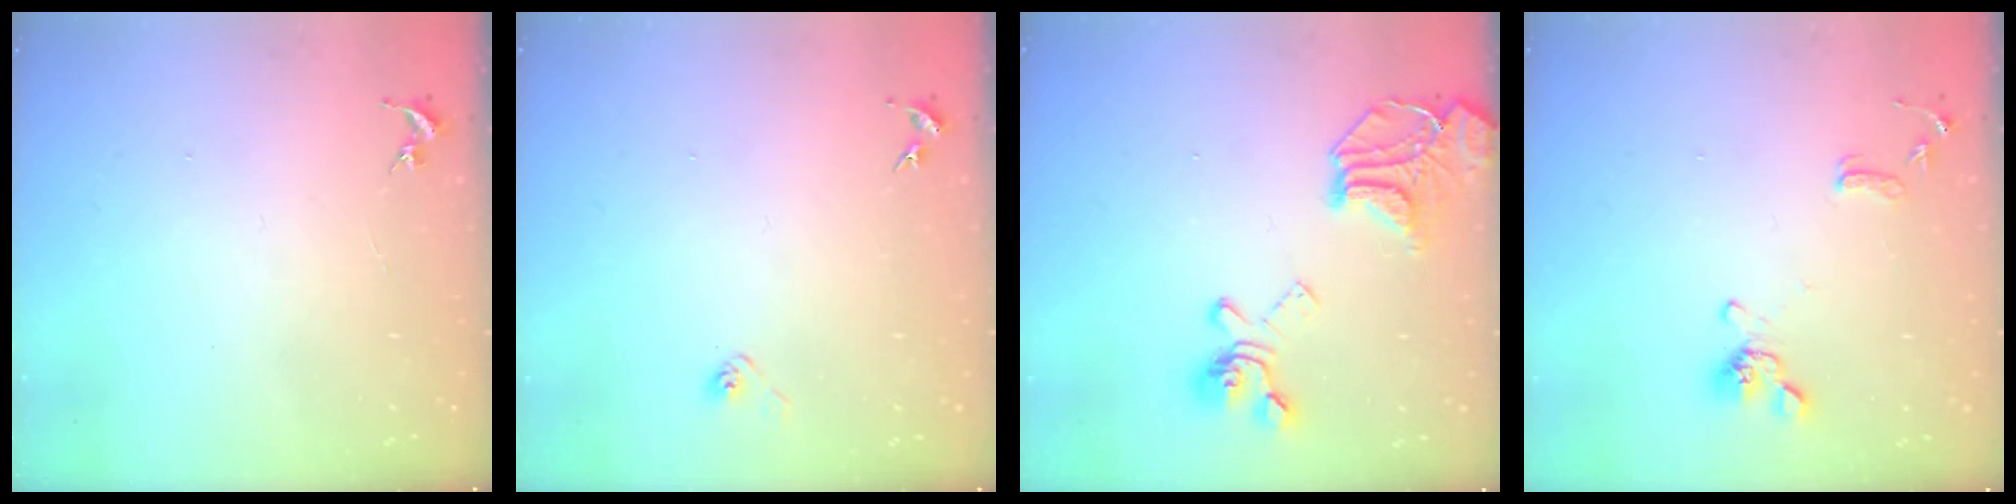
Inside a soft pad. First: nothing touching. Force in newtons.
{"total": 2.8, "press": 2.6, "slide": 1.1}
{"total": 19.9, "press": 19.8, "slide": 2.0}
{"total": 11.5, "press": 11.3, "slide": 1.8}